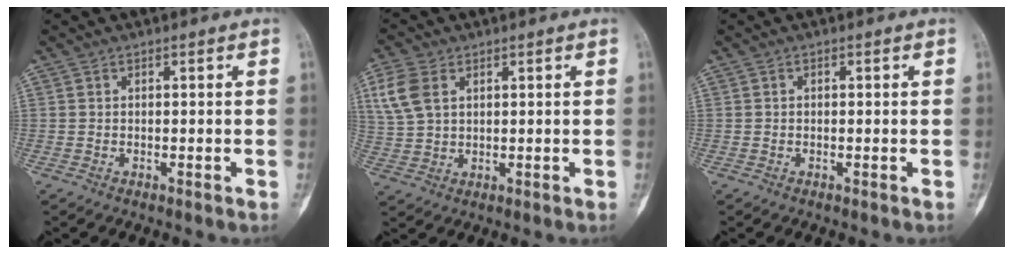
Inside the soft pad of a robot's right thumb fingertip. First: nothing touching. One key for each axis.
{"total": 7.4, "fx": 2.9, "fy": 4.8, "fz": 4.8, "tx": -0.106, "ty": 0.001, "tz": 0.062}
{"total": 0.0}